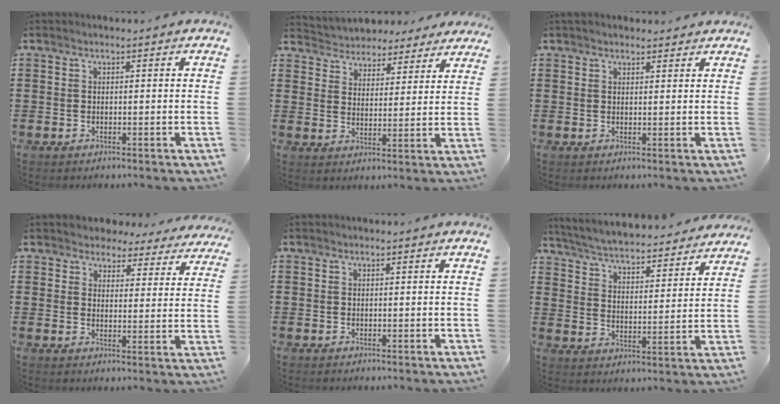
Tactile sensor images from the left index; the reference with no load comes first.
{"total": 4.2, "force": [4.0, 1.0, -0.9], "torque": [-0.007, -0.021, 0.069]}
{"total": 1.5, "force": [1.4, 0.4, 0.4], "torque": [-0.009, 0.003, 0.026]}
{"total": 3.8, "force": [3.6, 1.1, 0.2], "torque": [-0.018, -0.016, 0.061]}
{"total": 0.0}
{"total": 4.7, "force": [4.7, -0.5, 0.6], "torque": [-0.035, -0.038, 0.075]}